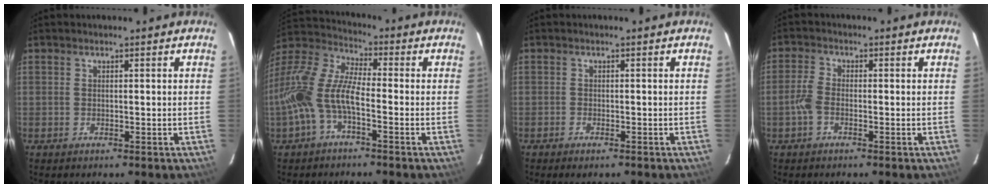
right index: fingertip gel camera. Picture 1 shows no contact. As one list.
[{"total": 13.5, "force": [-4.0, 5.3, 11.8], "torque": [-0.256, 0.007, -0.087]}, {"total": 1.8, "force": [-1.5, 0.7, 0.8], "torque": [-0.021, -0.003, -0.028]}, {"total": 3.1, "force": [-1.4, 1.6, 2.3], "torque": [-0.060, 0.005, -0.029]}]